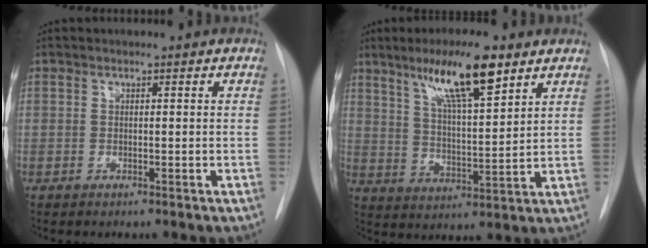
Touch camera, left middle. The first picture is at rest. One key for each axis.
{"total": 12.0, "fx": 7.4, "fy": 1.4, "fz": 9.3, "tx": -0.164, "ty": 0.003, "tz": 0.129}